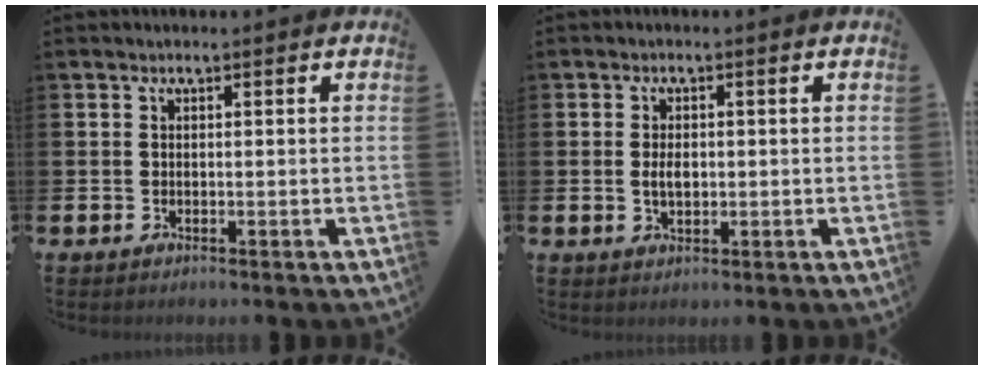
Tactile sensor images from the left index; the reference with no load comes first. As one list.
[{"total": 2.5, "force": [0.0, 1.5, 2.0], "torque": [-0.028, 0.001, -0.004]}]